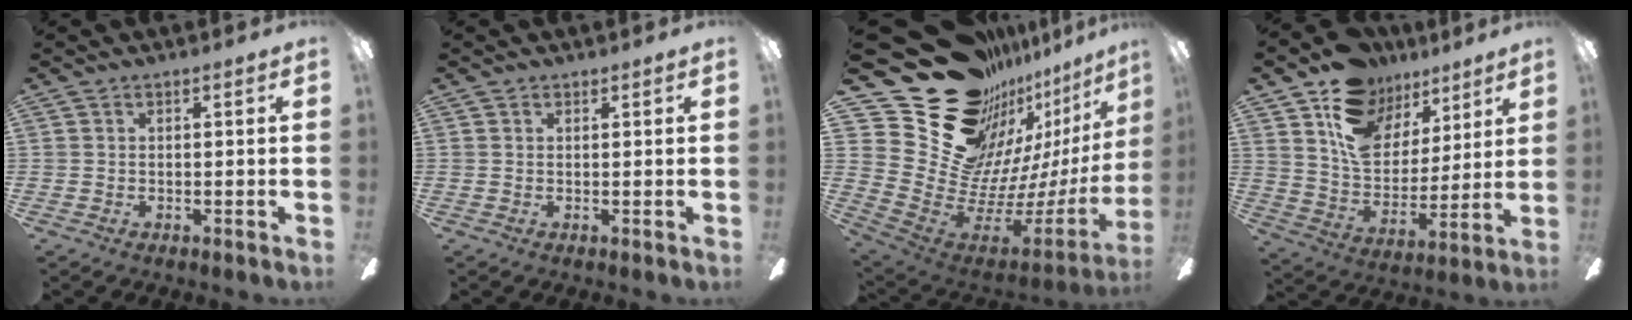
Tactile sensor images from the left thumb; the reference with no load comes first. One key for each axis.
{"total": 0.6, "fx": 0.5, "fy": 0.3, "fz": 0.0, "tx": -0.001, "ty": 0.001, "tz": 0.010}
{"total": 29.1, "fx": 18.3, "fy": 17.2, "fz": 14.6, "tx": -0.224, "ty": -0.167, "tz": 0.398}
{"total": 16.3, "fx": 9.8, "fy": 10.6, "fz": 7.5, "tx": -0.133, "ty": -0.052, "tz": 0.185}